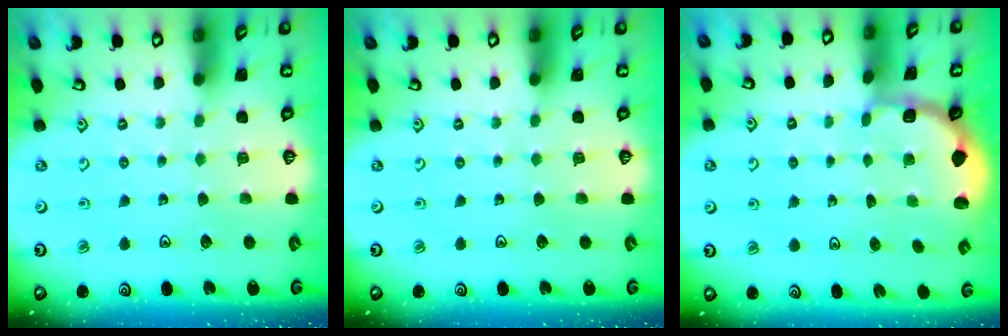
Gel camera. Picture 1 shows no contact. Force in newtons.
{"total": 0.0}
{"total": 1.8, "press": 1.7, "slide": 0.7}